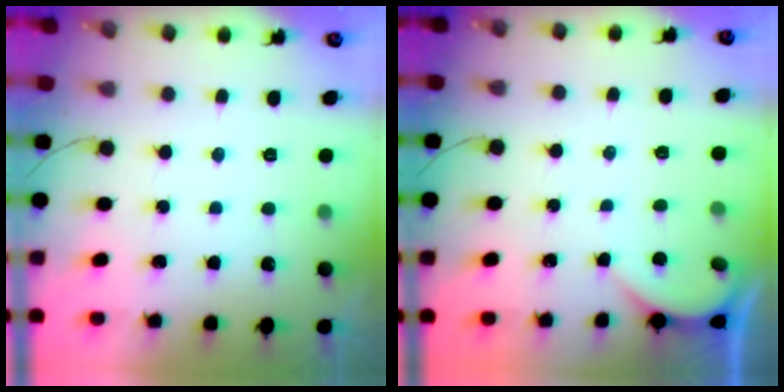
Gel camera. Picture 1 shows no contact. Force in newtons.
{"total": 0.7, "press": 0.7, "slide": 0.1}